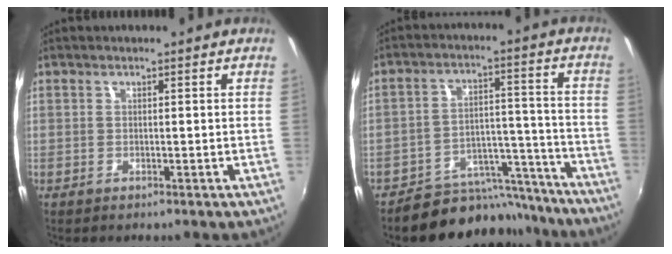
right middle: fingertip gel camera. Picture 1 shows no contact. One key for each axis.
{"total": 13.5, "fx": -12.4, "fy": 5.2, "fz": 1.3, "tx": -0.018, "ty": 0.051, "tz": -0.170}